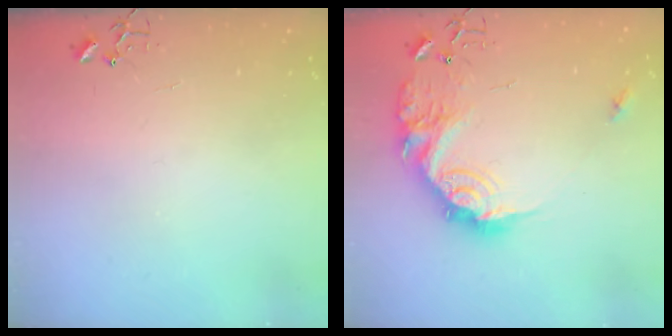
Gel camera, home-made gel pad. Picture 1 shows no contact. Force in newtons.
{"total": 19.2, "press": 19.2, "slide": 1.0}